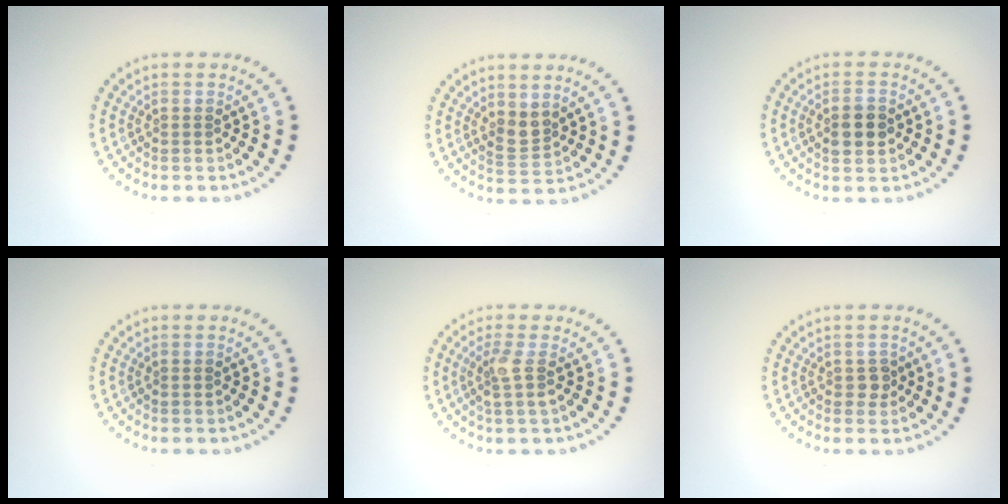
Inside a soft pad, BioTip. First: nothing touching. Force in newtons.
{"total": 2.0, "press": 1.6, "slide": 1.2}
{"total": 2.8, "press": 2.8, "slide": 0.1}
{"total": 0.0}
{"total": 1.8, "press": 1.5, "slide": 1.1}
{"total": 0.9, "press": 0.8, "slide": 0.3}